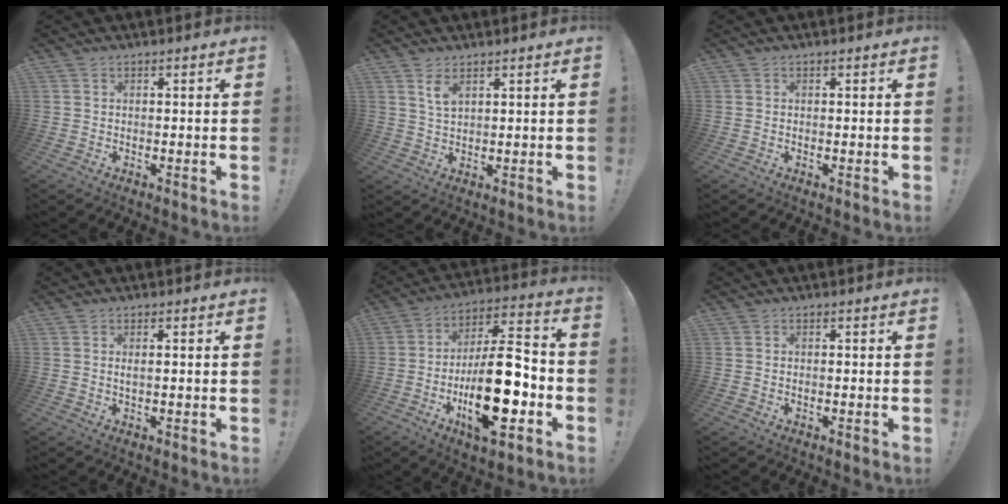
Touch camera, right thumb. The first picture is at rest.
{"total": 3.9, "force": [2.4, 1.6, 2.7], "torque": [-0.040, -0.015, 0.040]}
{"total": 0.0}
{"total": 1.3, "force": [0.3, 0.1, 1.2], "torque": [-0.025, -0.003, 0.006]}
{"total": 22.4, "force": [-7.0, 8.4, 19.6], "torque": [-0.341, 0.034, -0.105]}
{"total": 0.0}